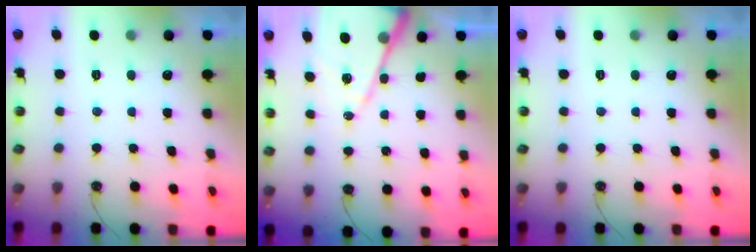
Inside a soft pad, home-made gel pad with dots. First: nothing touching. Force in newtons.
{"total": 14.0, "press": 14.0, "slide": 1.4}
{"total": 0.0}